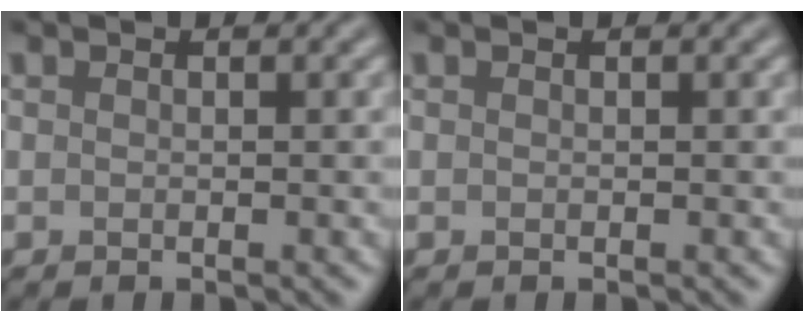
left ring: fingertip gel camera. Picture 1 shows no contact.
{"total": 0.0}